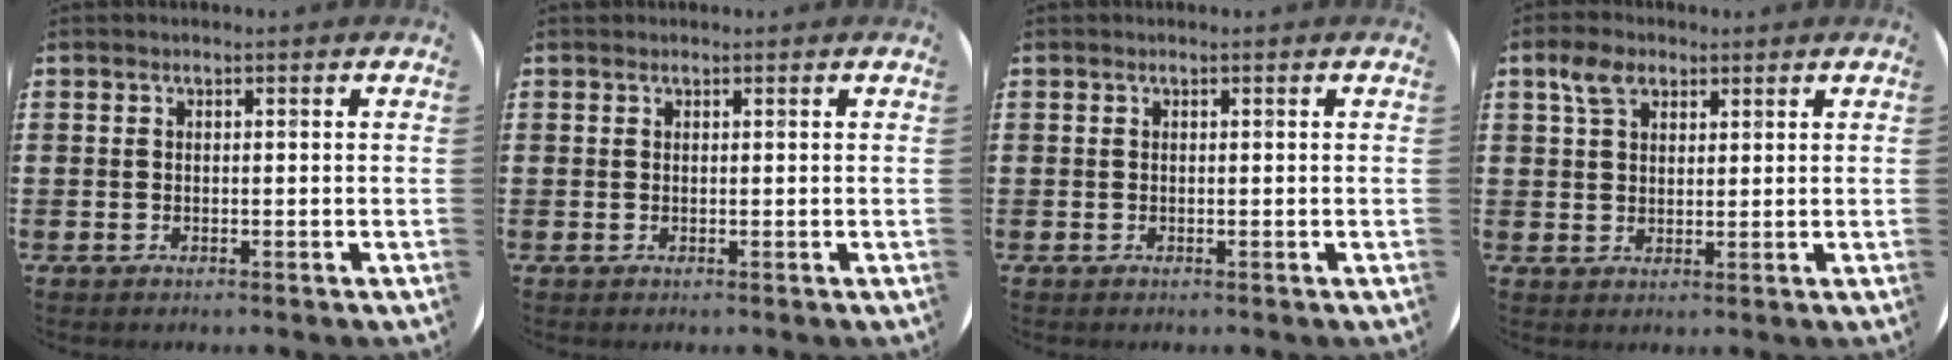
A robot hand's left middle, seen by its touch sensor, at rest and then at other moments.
{"total": 0.0}
{"total": 0.0}
{"total": 4.1, "force": [2.6, 2.4, 2.1], "torque": [-0.039, 0.006, 0.047]}